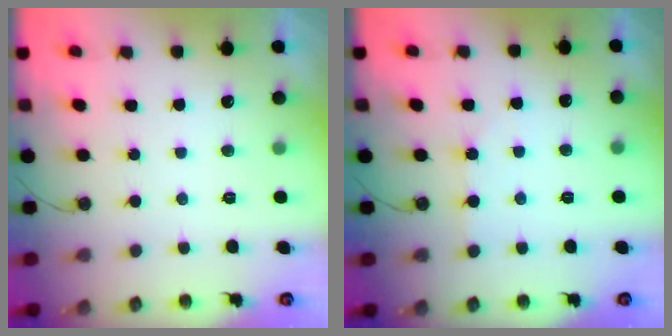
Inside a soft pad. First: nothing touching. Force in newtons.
{"total": 2.9, "press": 2.8, "slide": 0.5}